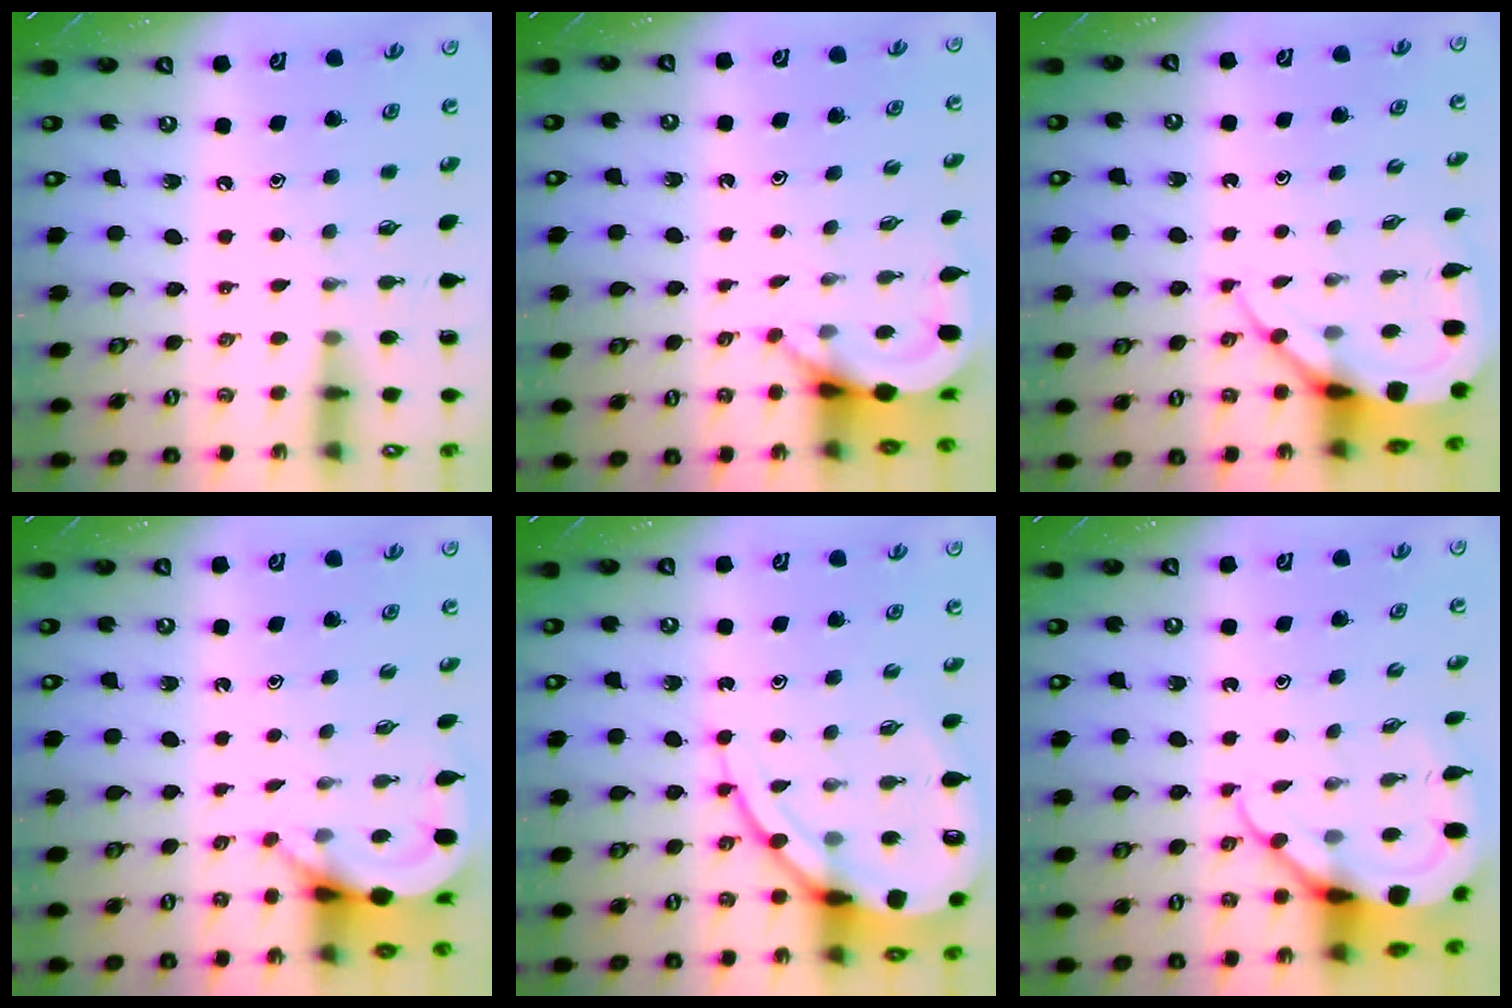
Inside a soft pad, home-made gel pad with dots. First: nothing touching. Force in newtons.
{"total": 5.2, "press": 5.2, "slide": 0.2}
{"total": 9.1, "press": 9.0, "slide": 1.1}
{"total": 5.2, "press": 5.2, "slide": 0.2}
{"total": 14.7, "press": 14.6, "slide": 1.6}
{"total": 9.7, "press": 9.6, "slide": 0.9}